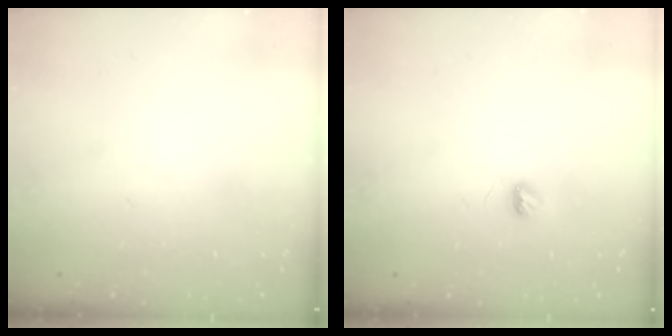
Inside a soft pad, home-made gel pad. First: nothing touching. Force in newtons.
{"total": 3.4, "press": 3.4, "slide": 0.4}